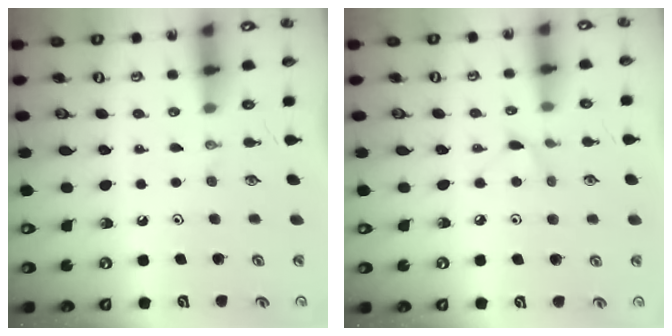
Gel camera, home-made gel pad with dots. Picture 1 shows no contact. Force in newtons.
{"total": 4.7, "press": 4.7, "slide": 0.6}